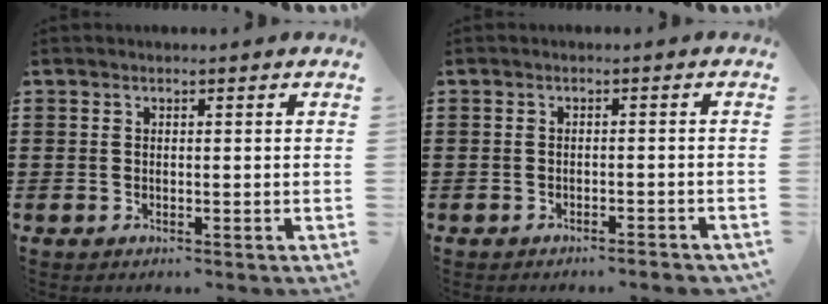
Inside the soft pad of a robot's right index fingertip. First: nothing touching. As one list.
[{"total": 1.4, "force": [-1.3, -0.1, 0.4], "torque": [-0.009, 0.001, -0.027]}]